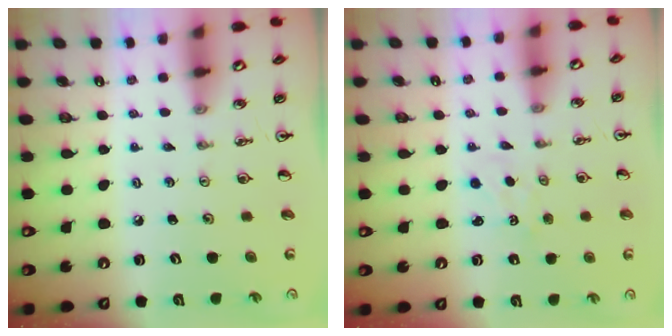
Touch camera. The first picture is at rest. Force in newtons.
{"total": 1.5, "press": 1.4, "slide": 0.3}